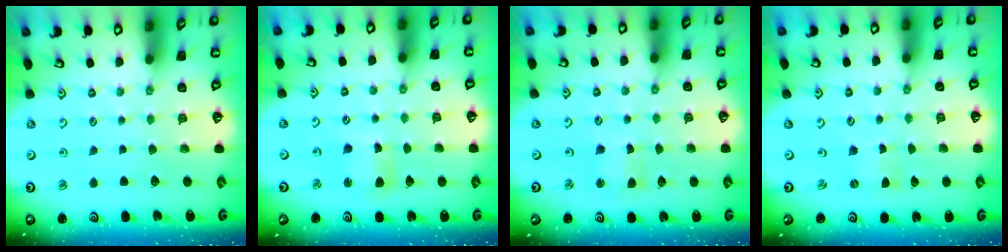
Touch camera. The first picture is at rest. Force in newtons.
{"total": 6.2, "press": 6.1, "slide": 0.9}
{"total": 2.5, "press": 2.5, "slide": 0.3}
{"total": 0.0}